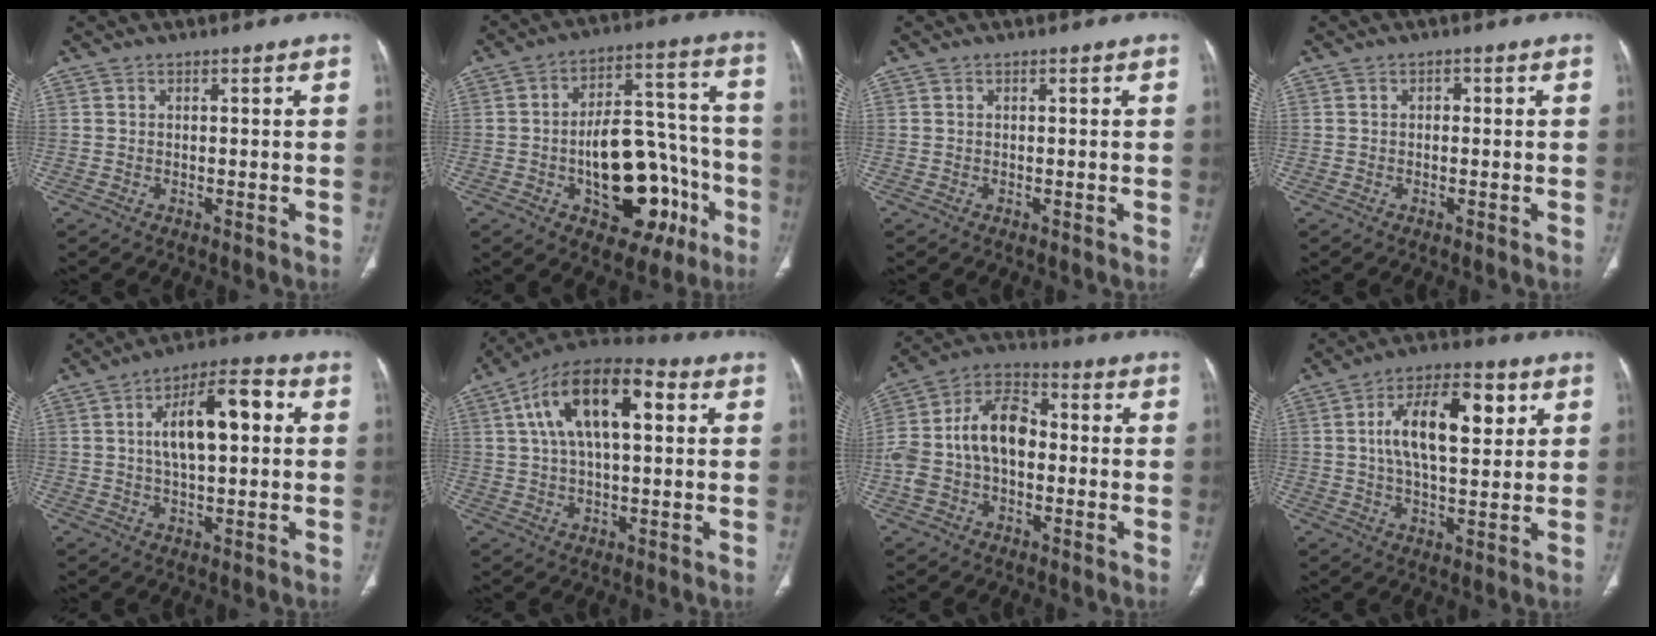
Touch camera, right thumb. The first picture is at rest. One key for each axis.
{"total": 21.2, "fx": -6.7, "fy": 11.7, "fz": 16.4, "tx": -0.201, "ty": 0.053, "tz": -0.083}
{"total": 0.0}
{"total": 0.9, "fx": -0.1, "fy": 0.7, "fz": 0.5, "tx": -0.004, "ty": 0.003, "tz": -0.006}
{"total": 13.0, "fx": 2.2, "fy": 5.6, "fz": 11.5, "tx": -0.181, "ty": 0.022, "tz": 0.031}
{"total": 17.7, "fx": 4.9, "fy": 8.3, "fz": 14.9, "tx": -0.241, "ty": 0.023, "tz": 0.073}
{"total": 15.3, "fx": -0.7, "fy": 9.8, "fz": 11.7, "tx": -0.217, "ty": 0.048, "tz": -0.023}
{"total": 14.6, "fx": 3.9, "fy": 6.8, "fz": 12.3, "tx": -0.189, "ty": 0.004, "tz": 0.061}